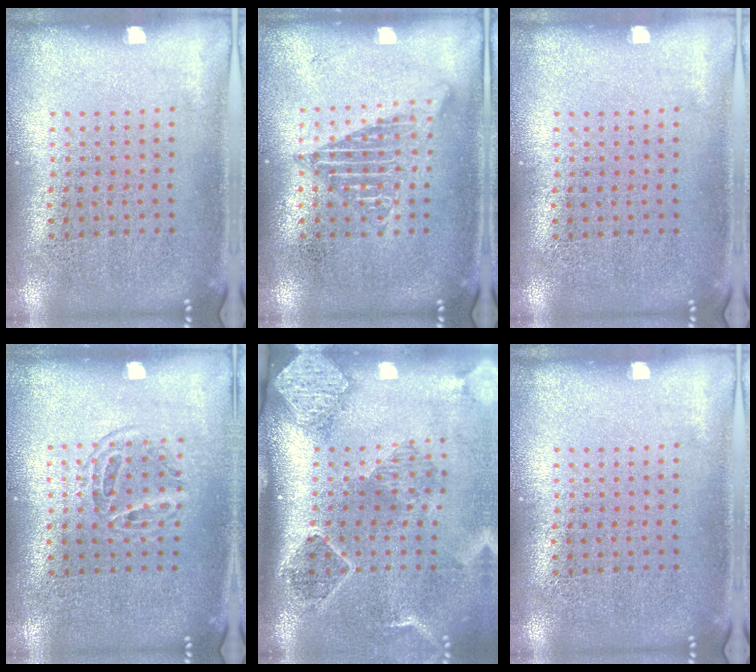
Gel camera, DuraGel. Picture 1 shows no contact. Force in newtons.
{"total": 1.3, "press": 1.3, "slide": 0.1}
{"total": 0.0}
{"total": 1.3, "press": 1.1, "slide": 0.7}
{"total": 2.8, "press": 2.0, "slide": 1.9}
{"total": 0.0}